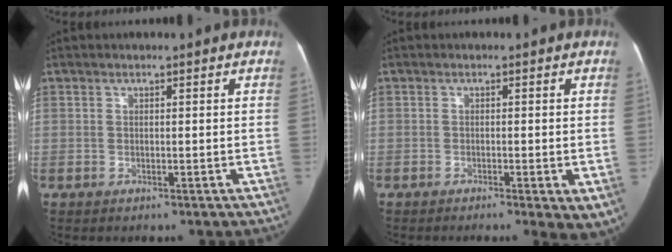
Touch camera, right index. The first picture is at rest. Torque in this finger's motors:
{"motor_torque": [1.06, -1.01, 0.14, 0.06]}